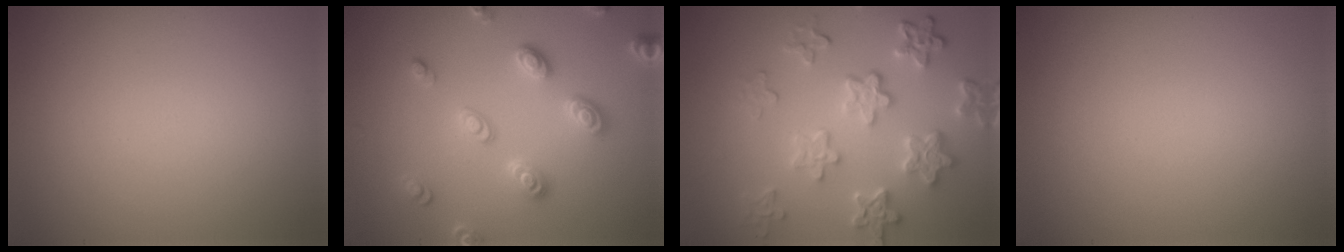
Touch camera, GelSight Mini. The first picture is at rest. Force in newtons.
{"total": 3.3, "press": 3.2, "slide": 0.9}
{"total": 5.9, "press": 4.5, "slide": 3.9}
{"total": 0.0}